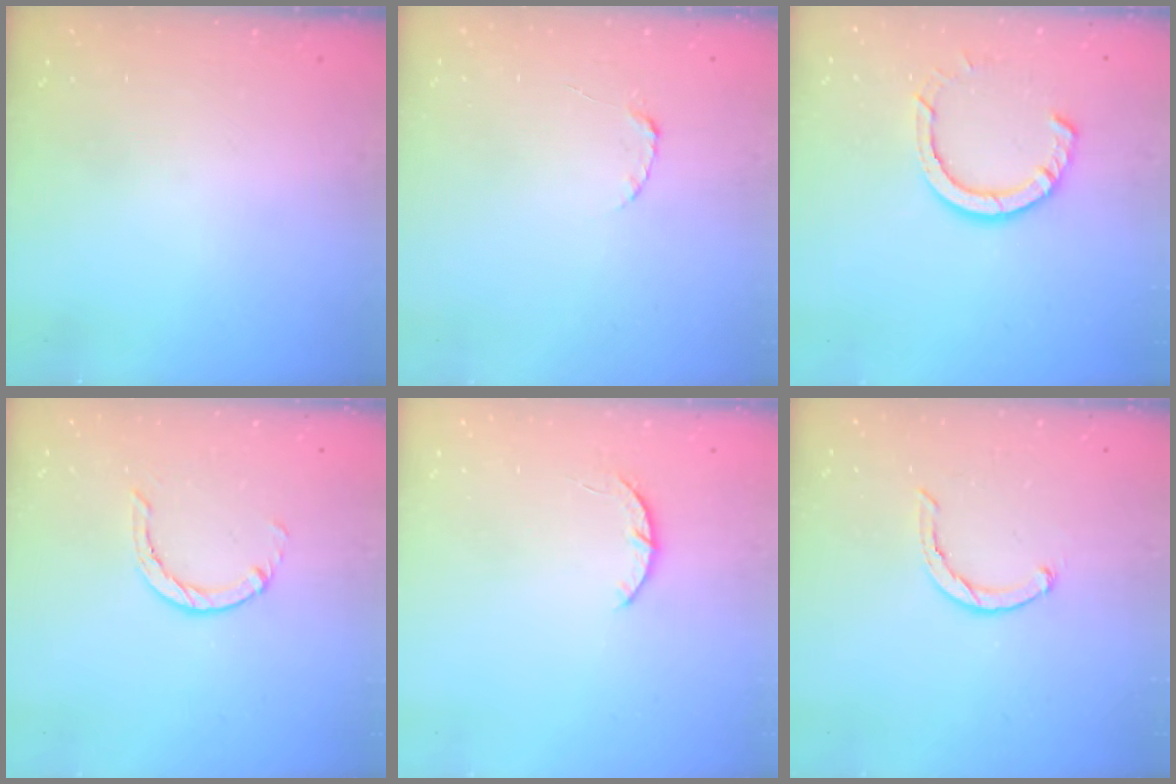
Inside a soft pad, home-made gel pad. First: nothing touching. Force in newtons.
{"total": 2.2, "press": 2.2, "slide": 0.3}
{"total": 8.5, "press": 8.4, "slide": 1.0}
{"total": 1.4, "press": 1.4, "slide": 0.3}
{"total": 2.9, "press": 2.8, "slide": 0.5}
{"total": 2.3, "press": 2.2, "slide": 0.5}